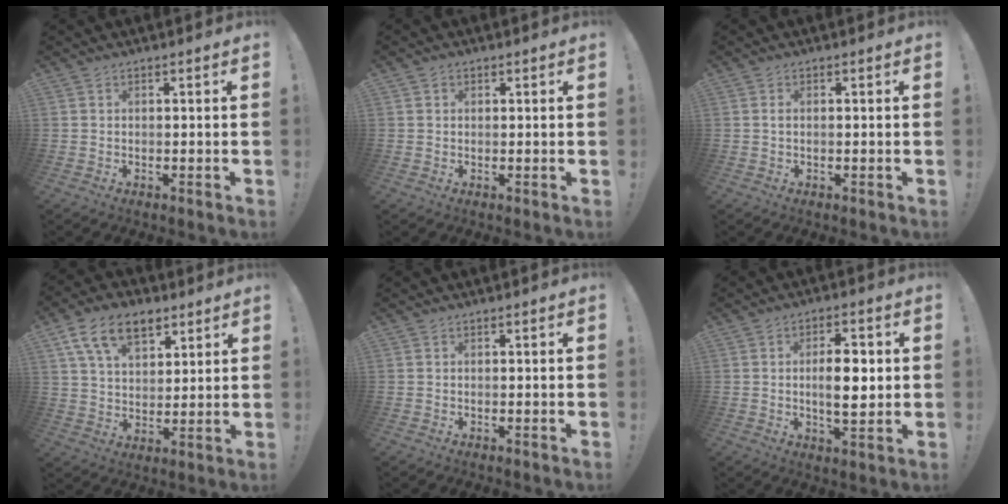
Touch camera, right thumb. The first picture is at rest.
{"total": 0.9, "force": [0.4, 0.8, 0.2], "torque": [0.001, 0.000, 0.006]}
{"total": 0.8, "force": [-0.1, 0.2, 0.7], "torque": [-0.016, 0.003, -0.002]}
{"total": 14.3, "force": [7.7, 8.5, 8.5], "torque": [-0.138, -0.024, 0.143]}
{"total": 0.0}
{"total": 9.4, "force": [0.2, 4.0, 8.5], "torque": [-0.139, -0.002, -0.004]}